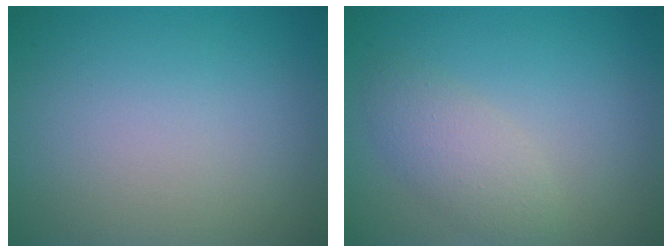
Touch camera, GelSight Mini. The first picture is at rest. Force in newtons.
{"total": 2.8, "press": 2.8, "slide": 0.1}